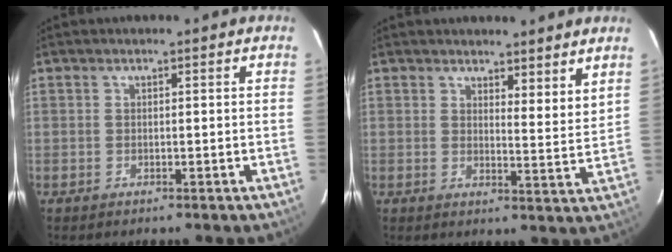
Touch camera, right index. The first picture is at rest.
{"total": 5.4, "force": [4.8, 1.1, 2.4], "torque": [-0.029, -0.024, 0.057]}